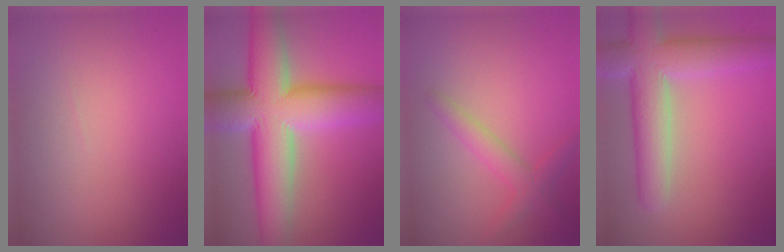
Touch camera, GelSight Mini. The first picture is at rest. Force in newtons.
{"total": 12.8, "press": 12.8, "slide": 0.6}
{"total": 2.4, "press": 2.4, "slide": 0.1}
{"total": 8.0, "press": 8.0, "slide": 0.5}